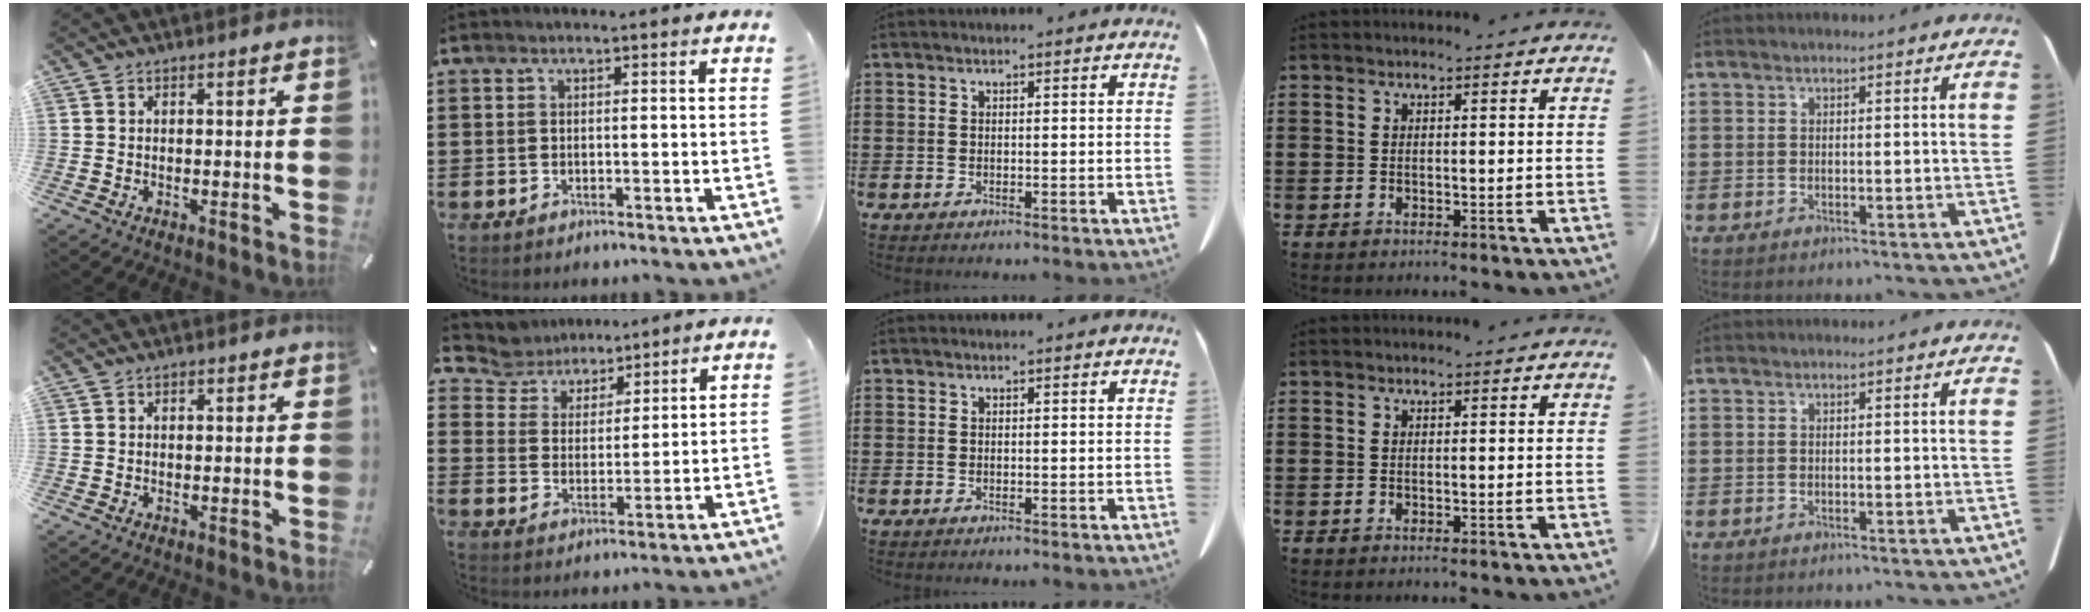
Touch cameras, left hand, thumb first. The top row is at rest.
{"index": {"total": 5.7, "force": [5.3, 2.1, -0.1], "torque": [-0.036, -0.028, 0.095]}}